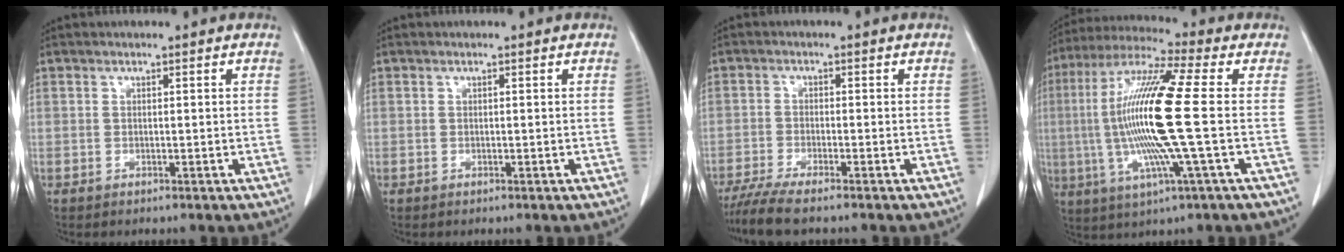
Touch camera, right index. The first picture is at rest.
{"total": 0.0}
{"total": 5.9, "force": [-4.8, -0.1, 3.3], "torque": [-0.055, -0.015, -0.086]}
{"total": 17.4, "force": [-0.7, -0.2, 17.3], "torque": [-0.358, -0.003, -0.026]}